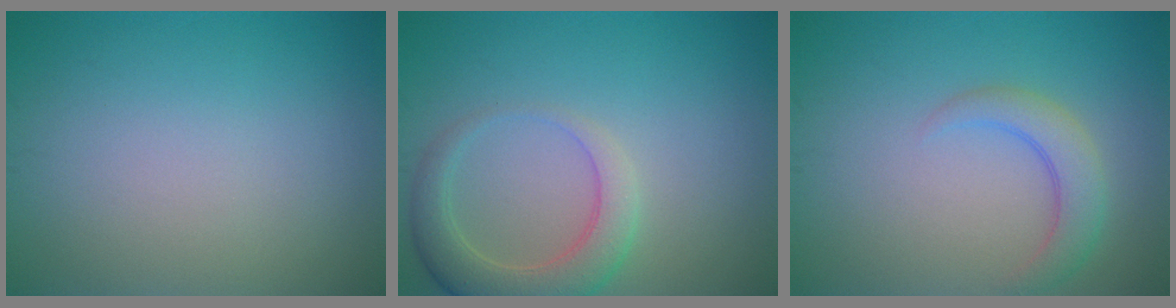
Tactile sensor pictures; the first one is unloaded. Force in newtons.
{"total": 4.3, "press": 4.2, "slide": 0.6}
{"total": 3.0, "press": 3.0, "slide": 0.3}